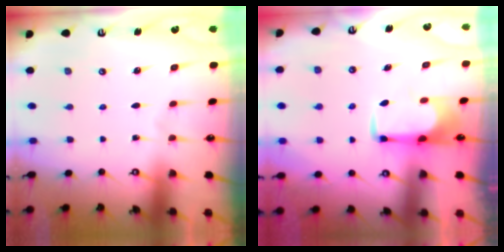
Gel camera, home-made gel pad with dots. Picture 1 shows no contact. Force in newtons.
{"total": 1.9, "press": 1.8, "slide": 0.4}